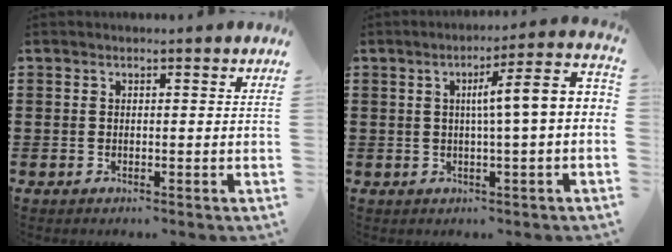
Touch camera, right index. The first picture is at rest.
{"total": 6.4, "force": [0.1, -0.2, 6.4], "torque": [-0.112, -0.012, -0.010]}